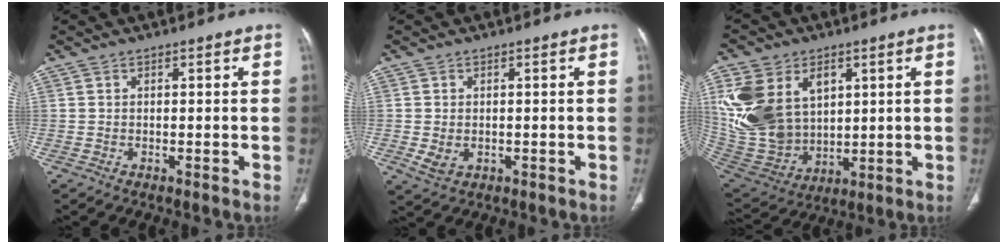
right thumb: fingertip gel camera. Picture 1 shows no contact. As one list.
[{"total": 3.2, "force": [-0.5, 2.3, 2.1], "torque": [-0.042, -0.002, 0.001]}, {"total": 22.1, "force": [6.4, 15.6, 14.2], "torque": [-0.294, -0.013, 0.149]}]